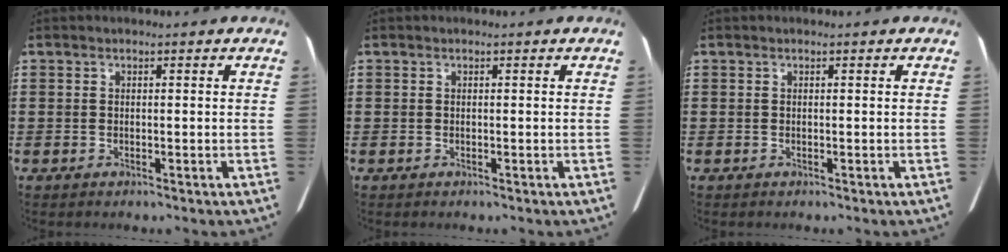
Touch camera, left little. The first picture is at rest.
{"total": 0.0}
{"total": 0.0}